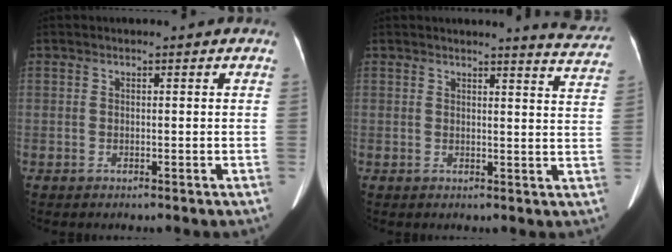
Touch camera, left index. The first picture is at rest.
{"total": 7.0, "force": [7.0, -0.3, 0.8], "torque": [-0.011, -0.048, 0.057]}